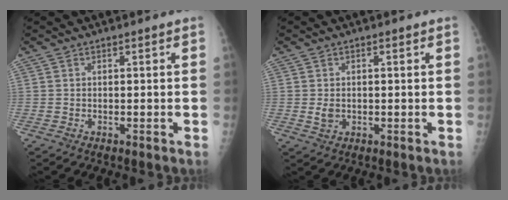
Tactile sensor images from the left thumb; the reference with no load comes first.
{"total": 2.3, "force": [-0.1, 1.8, 1.5], "torque": [-0.019, -0.002, 0.002]}